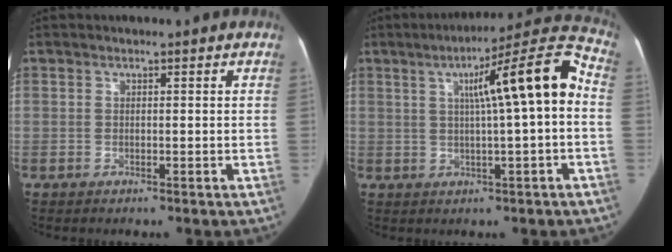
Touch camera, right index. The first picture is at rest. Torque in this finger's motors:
{"motor_torque": [0.71, 0.36, 0.35, 0.11]}